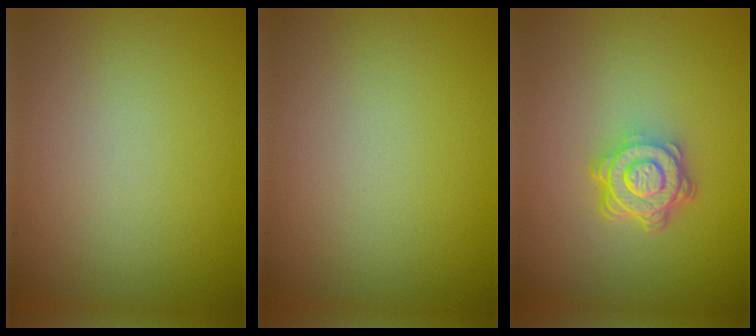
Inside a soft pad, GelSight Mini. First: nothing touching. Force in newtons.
{"total": 0.0}
{"total": 4.8, "press": 3.4, "slide": 3.4}